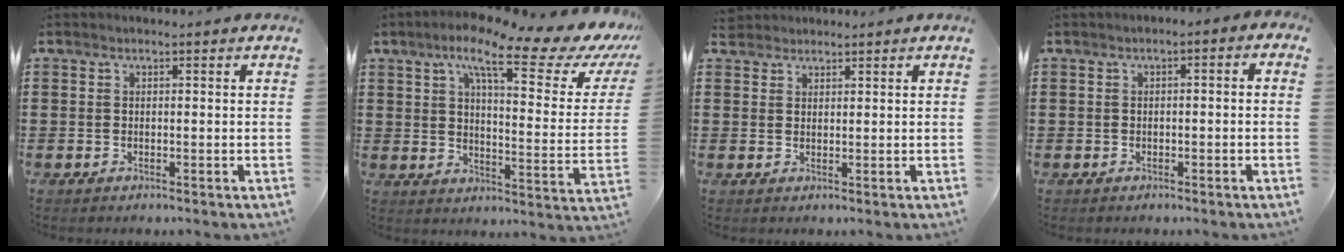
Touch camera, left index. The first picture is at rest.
{"total": 12.8, "force": [8.5, 2.0, 9.4], "torque": [-0.168, -0.033, 0.129]}
{"total": 2.1, "force": [1.7, 1.1, -0.3], "torque": [-0.002, 0.006, 0.034]}
{"total": 1.7, "force": [-1.5, 0.8, 0.0], "torque": [-0.007, 0.004, -0.033]}